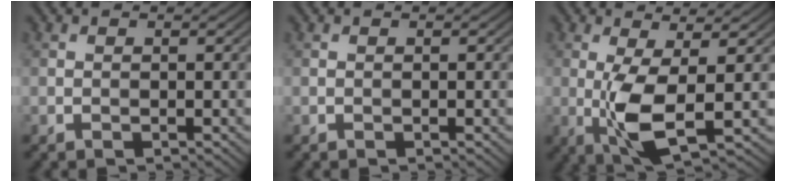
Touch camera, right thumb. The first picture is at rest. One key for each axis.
{"total": 0.0}
{"total": 6.5, "fx": -0.5, "fy": 1.7, "fz": 6.2, "tx": -0.135, "ty": -0.001, "tz": -0.008}